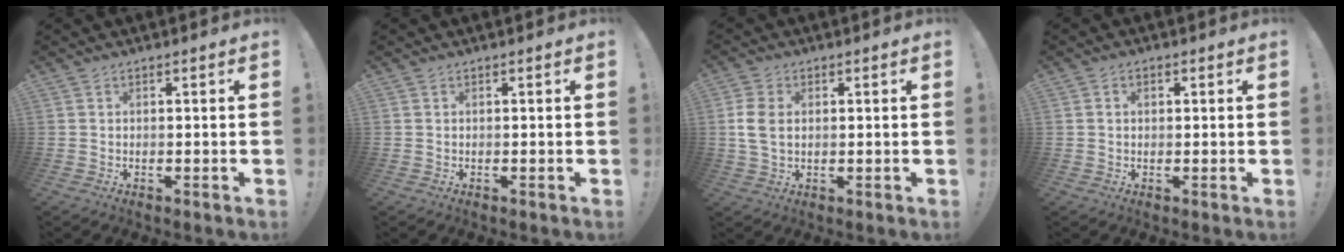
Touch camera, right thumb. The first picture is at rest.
{"total": 0.0}
{"total": 6.5, "force": [0.9, 4.4, 4.7], "torque": [-0.104, 0.005, 0.017]}
{"total": 1.5, "force": [0.3, 1.1, 0.9], "torque": [-0.012, 0.003, 0.005]}